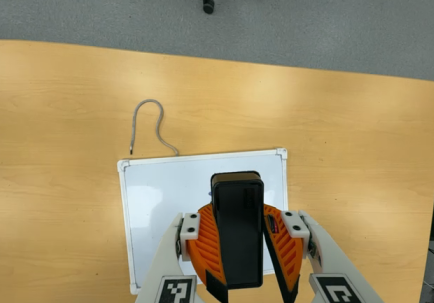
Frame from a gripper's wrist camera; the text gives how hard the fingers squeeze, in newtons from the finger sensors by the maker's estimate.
{"total": 11.3, "left": 11.5, "right": 11.1}